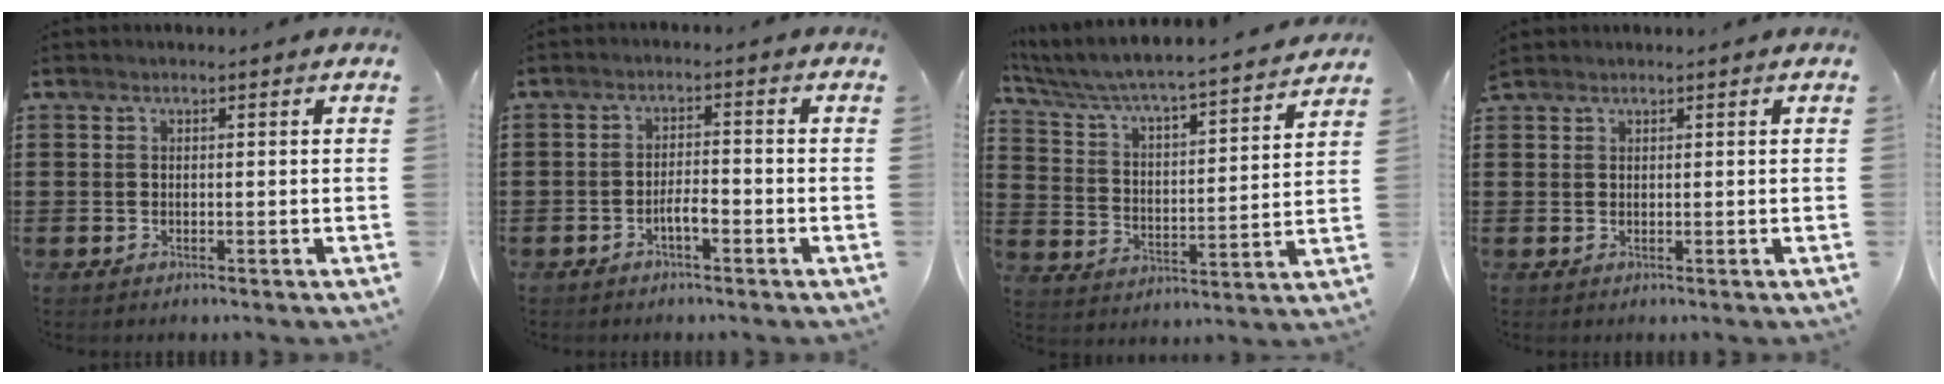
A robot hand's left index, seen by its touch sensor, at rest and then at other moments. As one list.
[{"total": 3.0, "force": [-1.5, 0.8, 2.5], "torque": [-0.044, 0.006, -0.029]}, {"total": 4.3, "force": [3.9, -0.1, 1.7], "torque": [-0.056, -0.042, 0.055]}, {"total": 1.3, "force": [1.2, 0.3, 0.2], "torque": [-0.005, 0.001, 0.024]}]